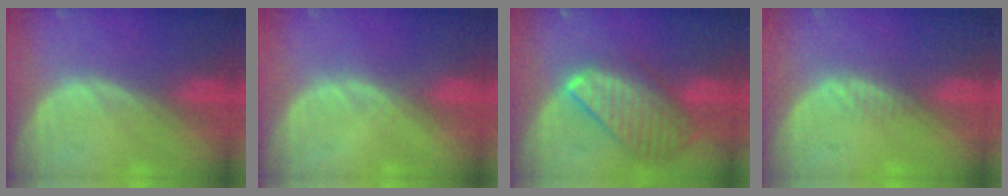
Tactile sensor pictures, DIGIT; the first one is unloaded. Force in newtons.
{"total": 0.7, "press": 0.5, "slide": 0.4}
{"total": 9.8, "press": 8.5, "slide": 4.8}
{"total": 1.3, "press": 1.1, "slide": 0.7}